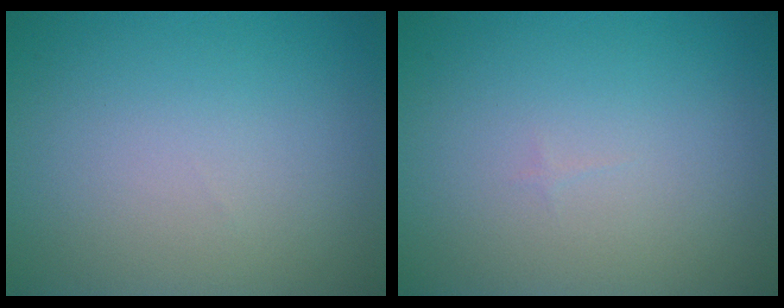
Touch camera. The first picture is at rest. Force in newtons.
{"total": 0.0}